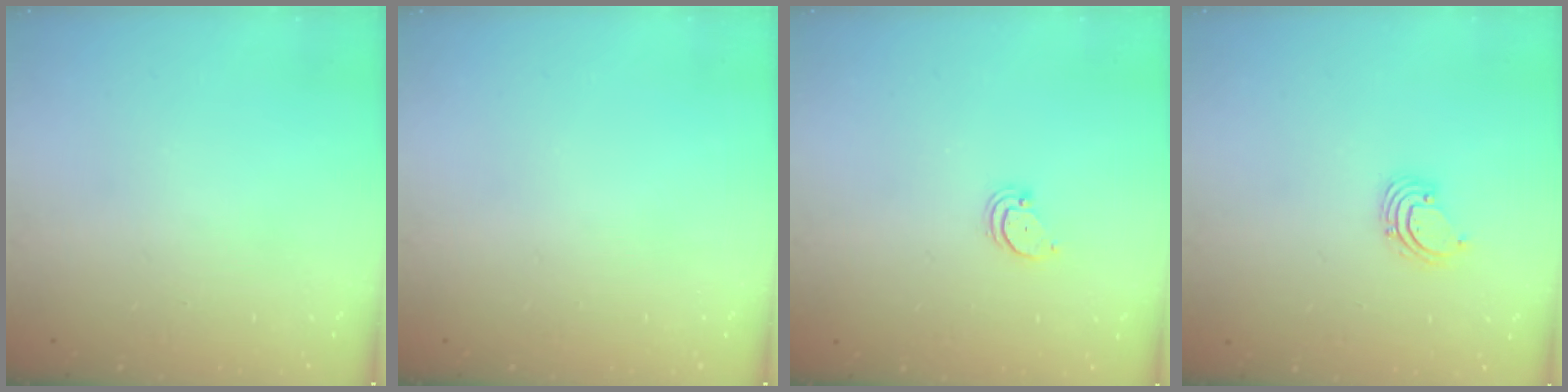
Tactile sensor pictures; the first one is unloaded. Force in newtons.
{"total": 0.0}
{"total": 2.0, "press": 2.0, "slide": 0.2}
{"total": 2.3, "press": 2.3, "slide": 0.2}